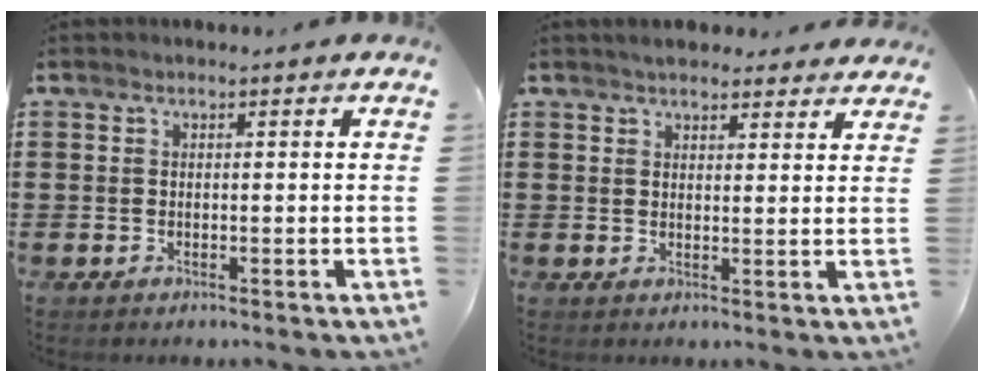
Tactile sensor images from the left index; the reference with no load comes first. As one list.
[{"total": 3.1, "force": [2.9, 0.9, 0.6], "torque": [-0.019, -0.001, 0.055]}]